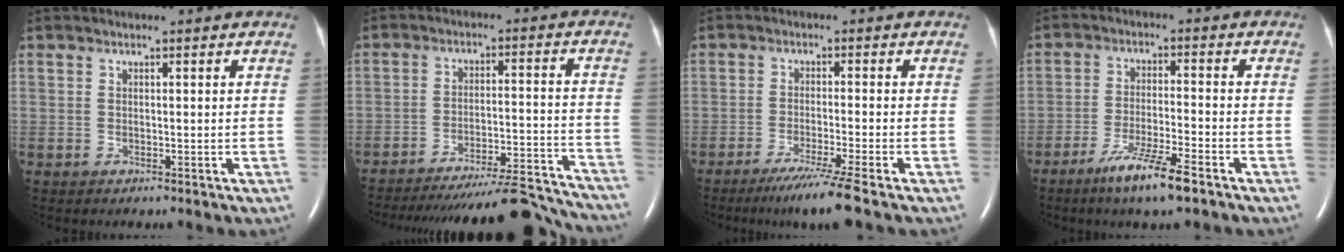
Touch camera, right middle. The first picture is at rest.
{"total": 21.2, "force": [-20.3, 1.3, 5.7], "torque": [-0.063, -0.002, -0.277]}
{"total": 6.7, "force": [-5.0, -1.7, 4.2], "torque": [-0.070, -0.023, -0.088]}
{"total": 8.0, "force": [-5.3, 0.2, 6.0], "torque": [-0.118, -0.018, -0.094]}